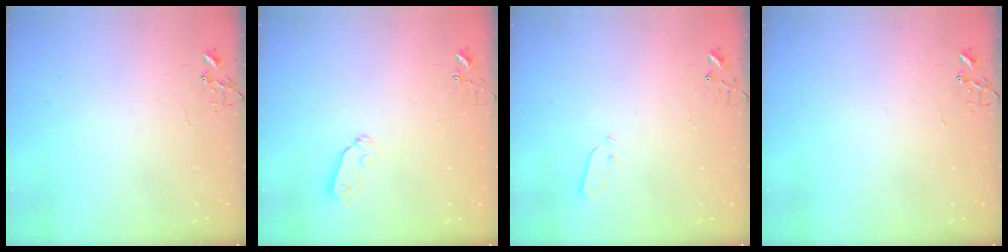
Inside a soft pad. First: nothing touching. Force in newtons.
{"total": 3.6, "press": 3.5, "slide": 0.5}
{"total": 2.9, "press": 2.9, "slide": 0.1}
{"total": 0.0}